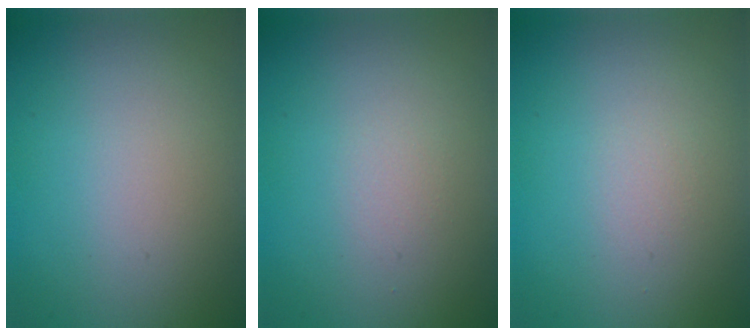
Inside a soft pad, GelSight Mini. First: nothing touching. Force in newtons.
{"total": 0.6, "press": 0.6, "slide": 0.1}
{"total": 0.5, "press": 0.5, "slide": 0.1}